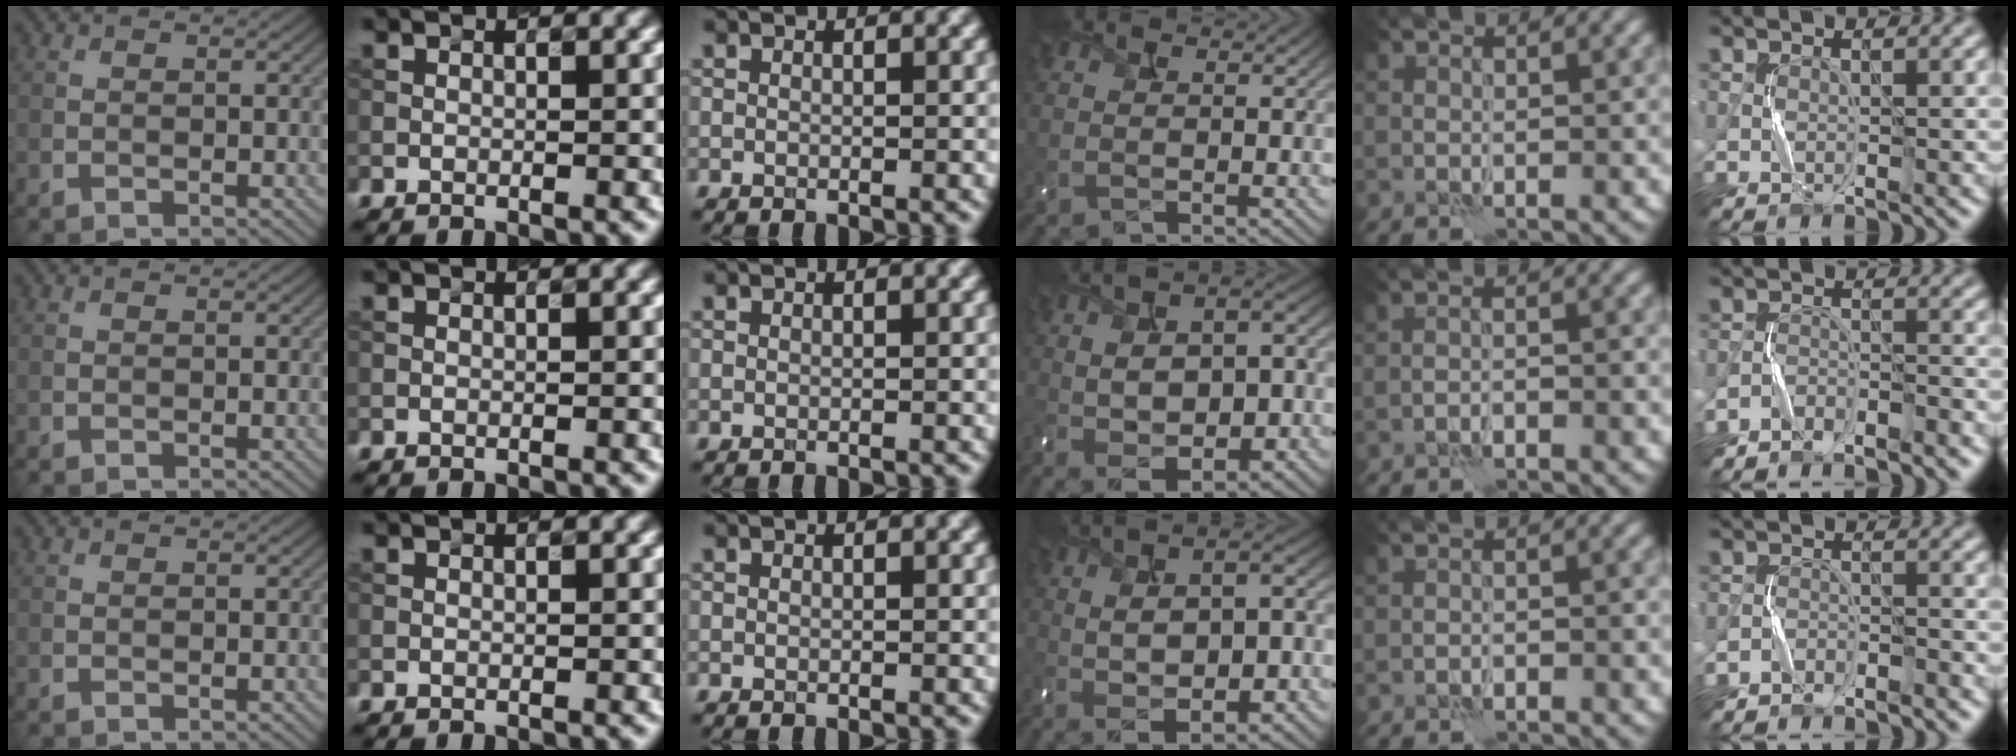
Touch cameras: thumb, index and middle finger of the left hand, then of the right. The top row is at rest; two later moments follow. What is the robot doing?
{"motion": "squeeze", "object": "bubble wrap"}